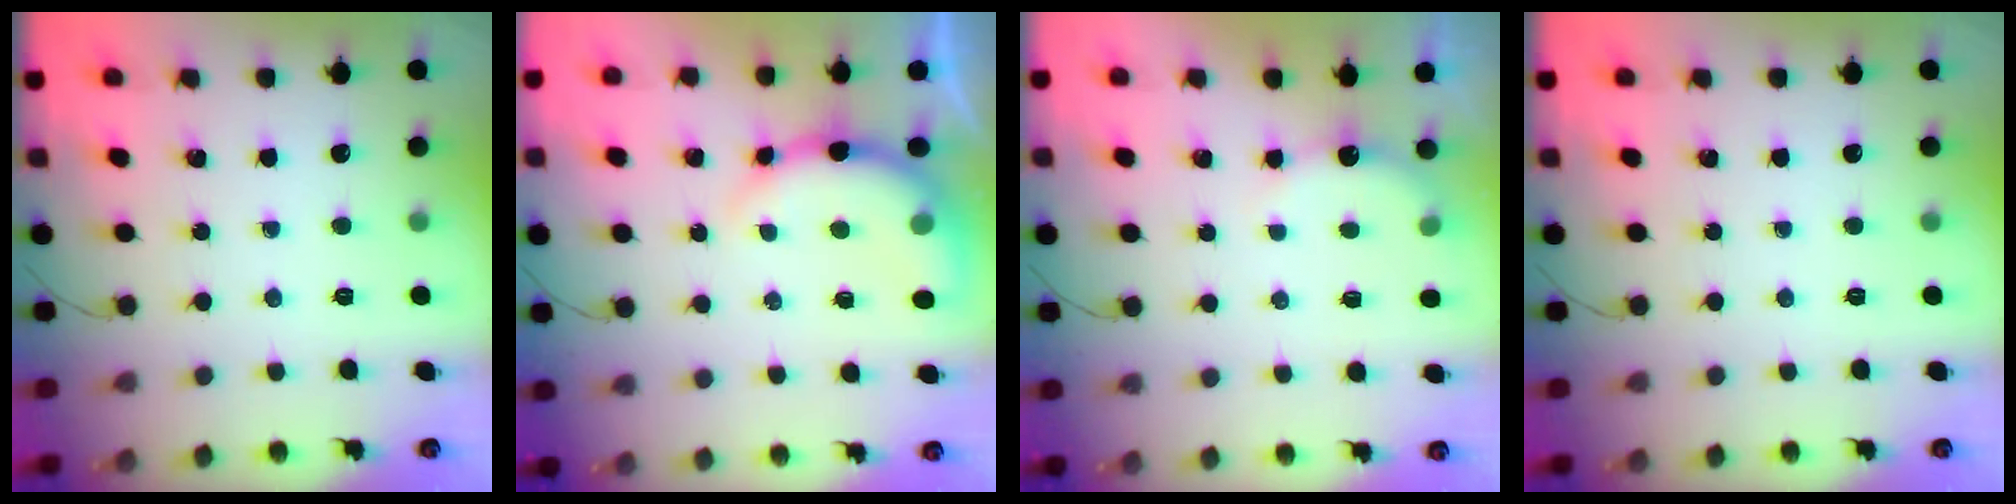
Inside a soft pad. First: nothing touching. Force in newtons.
{"total": 9.8, "press": 9.7, "slide": 1.5}
{"total": 3.8, "press": 3.7, "slide": 0.8}
{"total": 0.0}